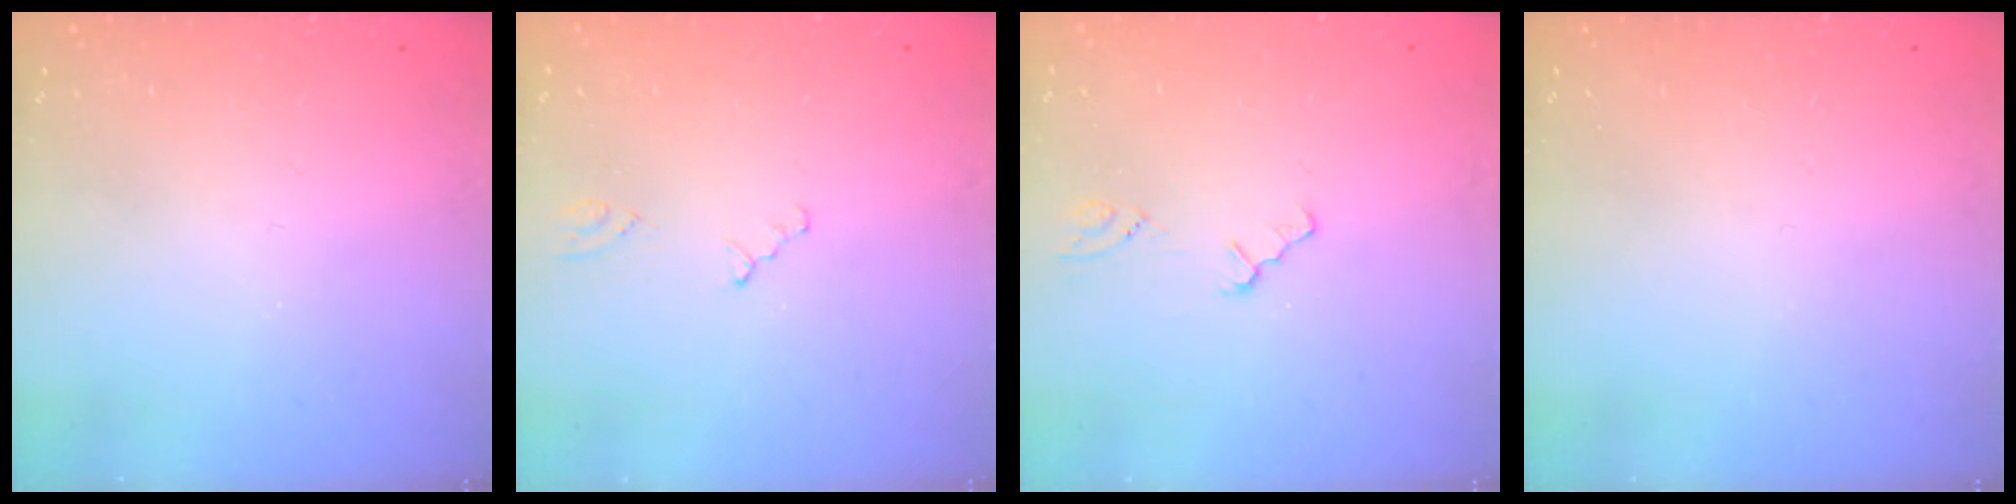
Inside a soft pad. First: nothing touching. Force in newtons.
{"total": 0.7, "press": 0.6, "slide": 0.2}
{"total": 0.0}
{"total": 0.0}